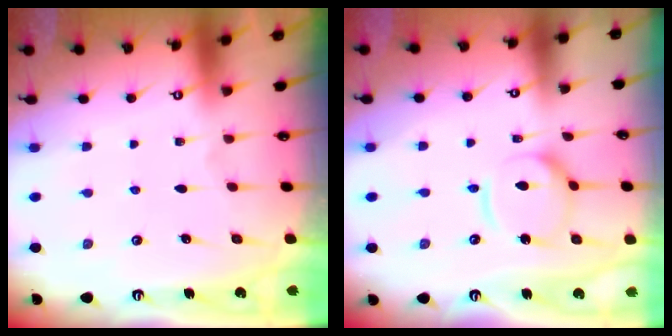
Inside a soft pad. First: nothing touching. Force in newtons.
{"total": 12.7, "press": 12.7, "slide": 1.1}